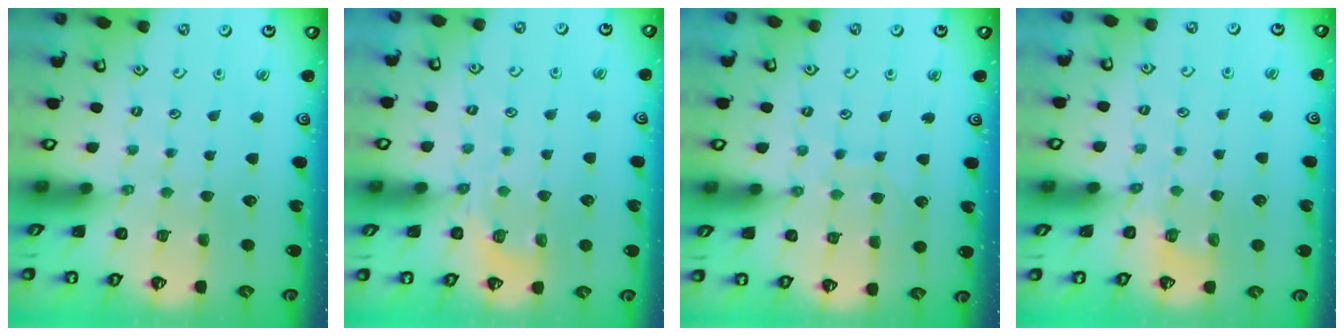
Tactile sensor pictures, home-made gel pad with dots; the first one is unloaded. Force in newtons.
{"total": 5.7, "press": 5.3, "slide": 1.9}
{"total": 6.4, "press": 6.4, "slide": 0.2}
{"total": 2.3, "press": 1.7, "slide": 1.6}